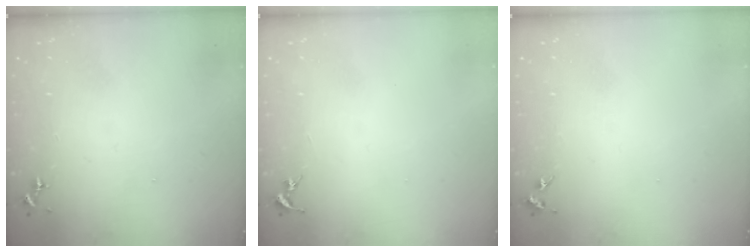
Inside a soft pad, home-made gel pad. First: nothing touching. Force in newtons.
{"total": 0.0}
{"total": 4.3, "press": 4.3, "slide": 0.6}